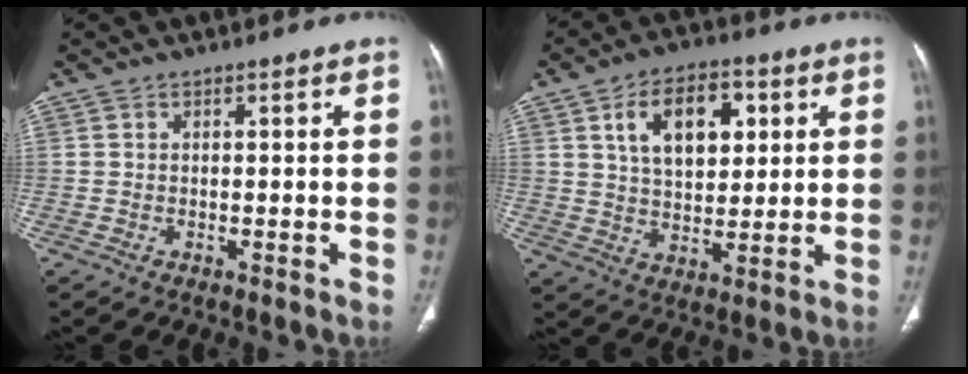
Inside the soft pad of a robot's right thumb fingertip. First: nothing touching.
{"total": 12.5, "force": [4.2, 7.5, 9.1], "torque": [-0.115, -0.006, 0.071]}